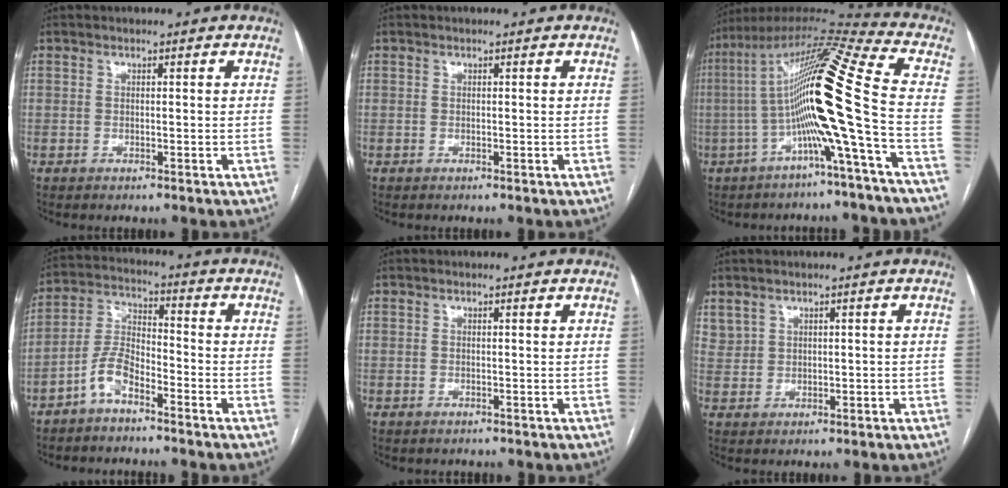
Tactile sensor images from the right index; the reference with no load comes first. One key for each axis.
{"total": 0.0}
{"total": 17.5, "fx": -3.1, "fy": -1.6, "fz": 17.2, "tx": -0.301, "ty": 0.019, "tz": -0.070}
{"total": 6.2, "fx": -4.1, "fy": 2.1, "fz": 4.1, "tx": -0.100, "ty": 0.011, "tz": -0.087}
{"total": 0.0}
{"total": 2.4, "fx": 1.7, "fy": 1.5, "fz": 0.5, "tx": -0.010, "ty": 0.008, "tz": 0.042}